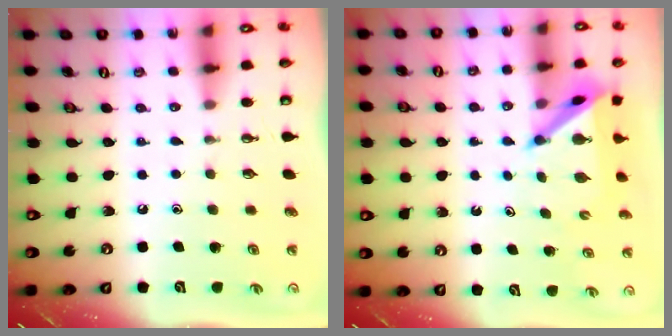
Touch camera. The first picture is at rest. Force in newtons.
{"total": 6.6, "press": 6.5, "slide": 0.6}